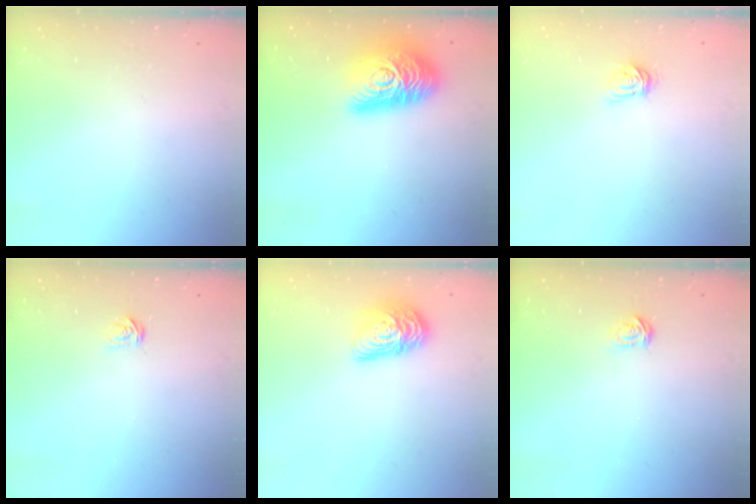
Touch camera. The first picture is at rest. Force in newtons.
{"total": 18.2, "press": 18.1, "slide": 1.1}
{"total": 5.1, "press": 5.1, "slide": 0.5}
{"total": 2.4, "press": 2.4, "slide": 0.2}
{"total": 12.8, "press": 12.8, "slide": 0.5}
{"total": 1.8, "press": 1.8, "slide": 0.2}